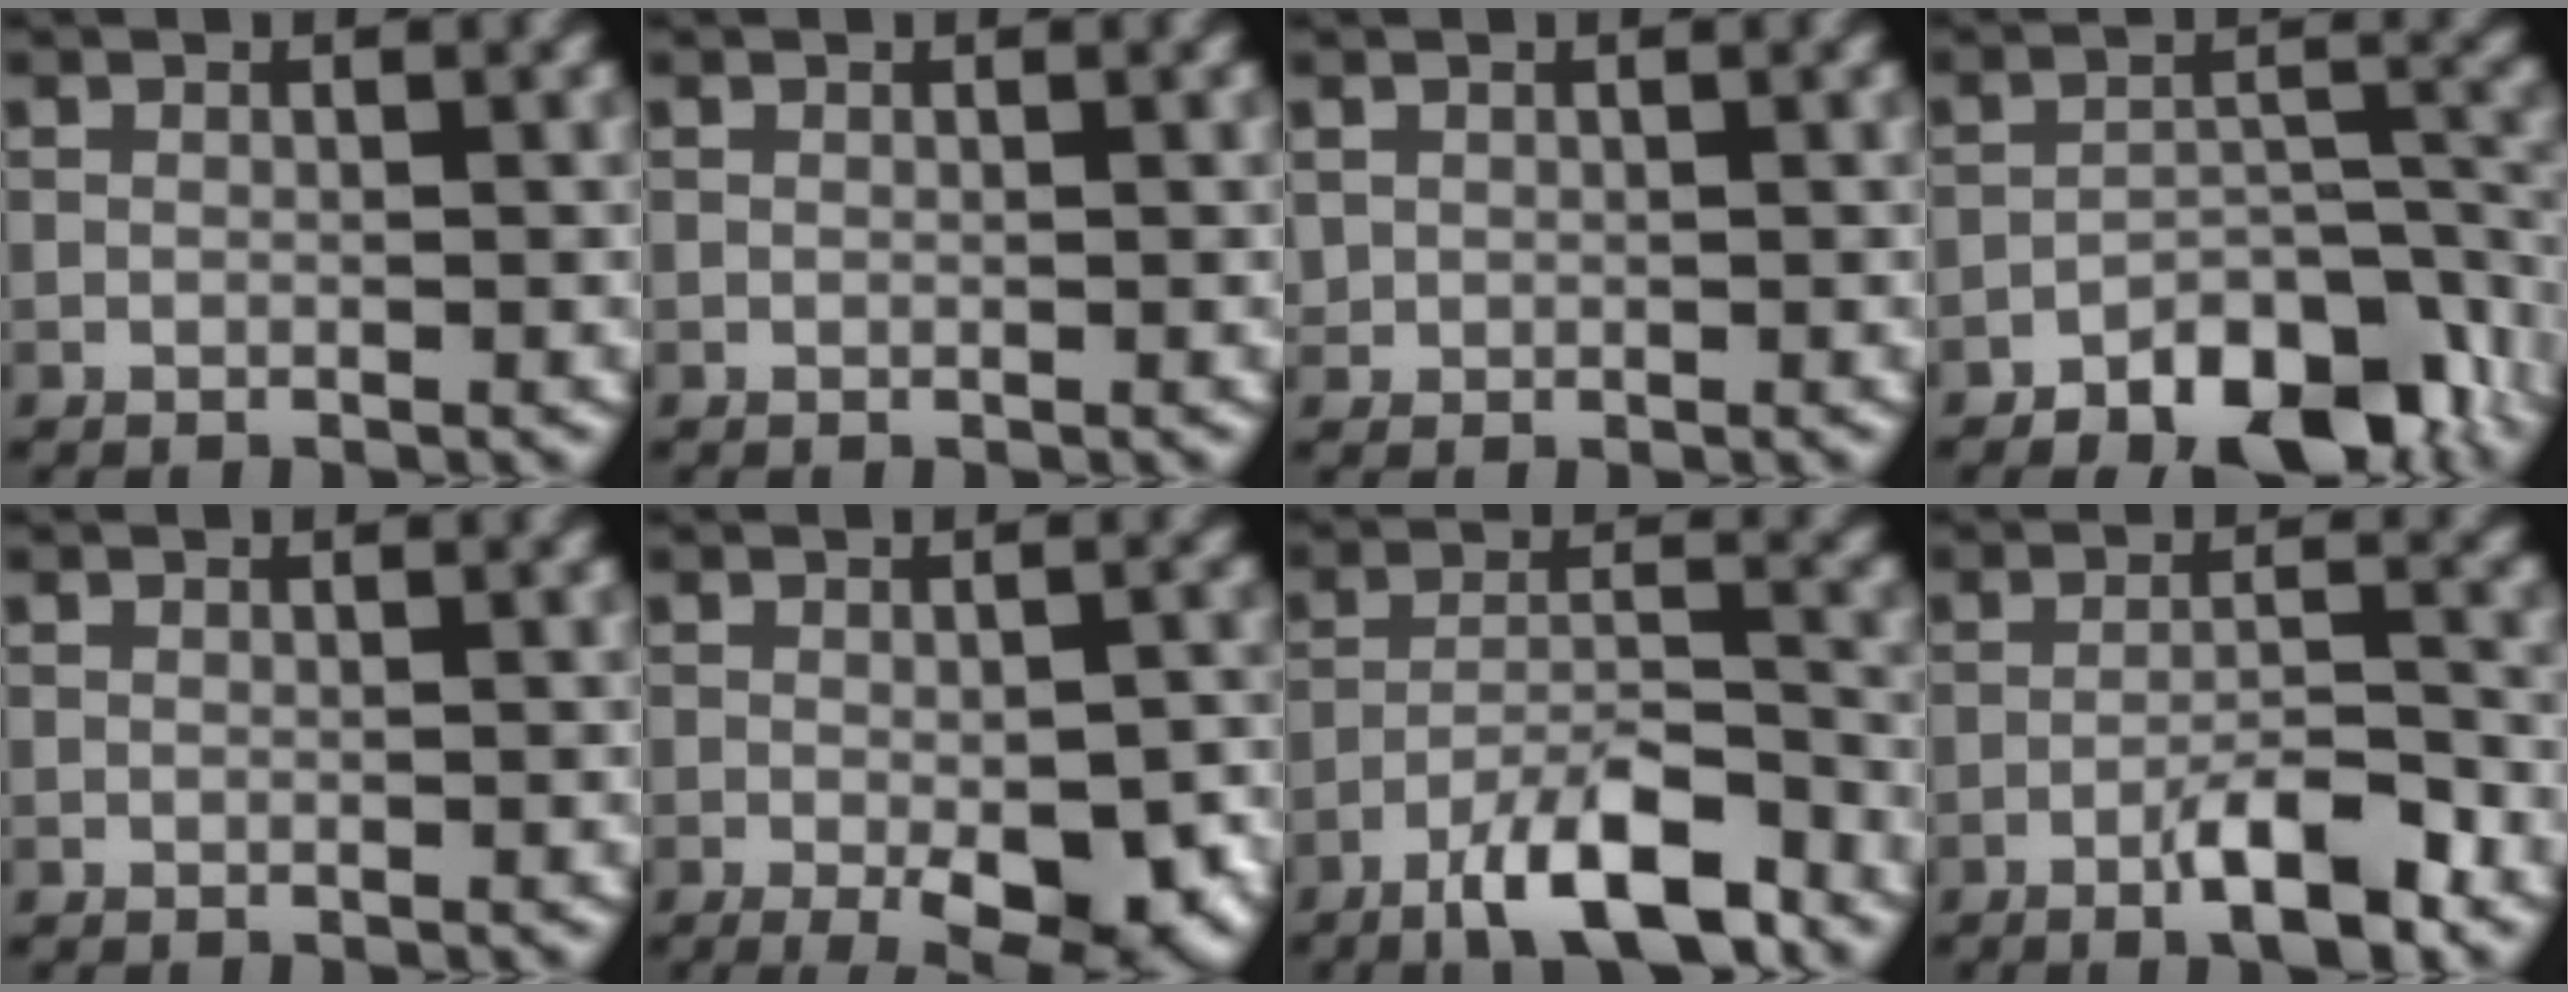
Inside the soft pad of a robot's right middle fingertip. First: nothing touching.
{"total": 0.0}
{"total": 0.6, "force": [0.2, 0.6, 0.0], "torque": [0.003, -0.001, 0.007]}
{"total": 9.1, "force": [-6.2, 4.2, 5.2], "torque": [-0.064, -0.005, -0.099]}
{"total": 0.0}
{"total": 7.8, "force": [-3.0, 2.9, 6.6], "torque": [-0.088, -0.014, -0.030]}
{"total": 7.5, "force": [-5.4, 1.8, 4.9], "torque": [-0.080, 0.005, -0.095]}
{"total": 4.9, "force": [-3.0, 0.9, 3.8], "torque": [-0.064, 0.009, -0.052]}